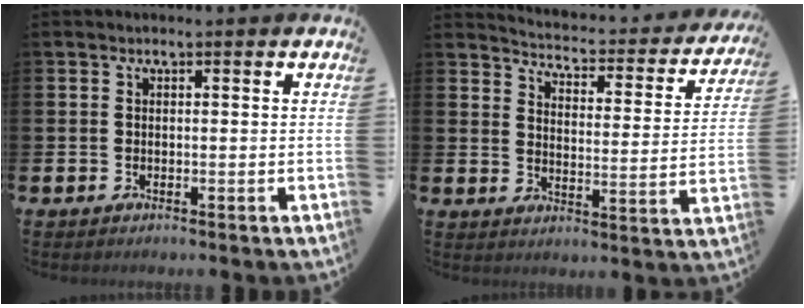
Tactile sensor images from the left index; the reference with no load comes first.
{"total": 3.6, "force": [3.5, 0.7, 0.7], "torque": [-0.033, -0.040, 0.050]}